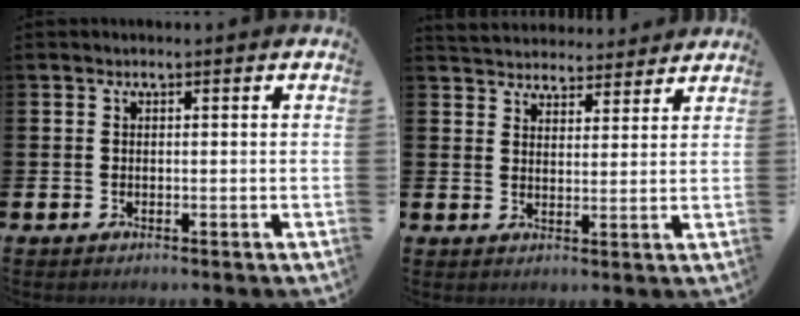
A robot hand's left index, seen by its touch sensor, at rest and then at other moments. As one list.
[{"total": 4.5, "force": [4.3, 1.1, -0.3], "torque": [-0.011, -0.025, 0.079]}]